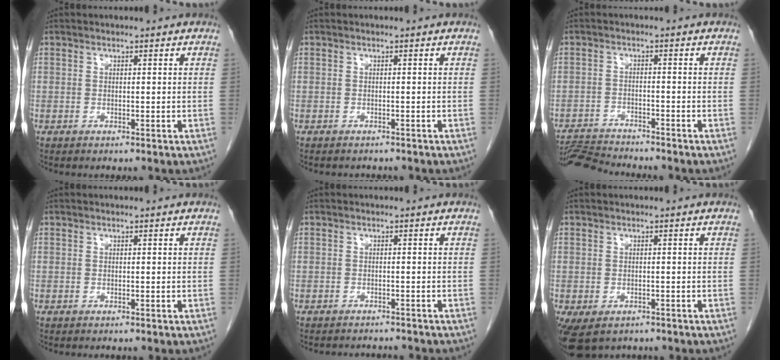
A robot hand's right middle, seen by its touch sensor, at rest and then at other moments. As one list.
[{"total": 2.9, "force": [-2.6, 1.1, 0.8], "torque": [-0.007, -0.002, -0.028]}, {"total": 5.8, "force": [-5.8, -0.5, 0.1], "torque": [0.001, -0.012, -0.102]}, {"total": 0.0}, {"total": 4.0, "force": [-3.8, 1.3, 0.4], "torque": [0.001, -0.003, -0.052]}, {"total": 5.0, "force": [-2.9, 3.3, 2.3], "torque": [-0.036, -0.007, -0.036]}]